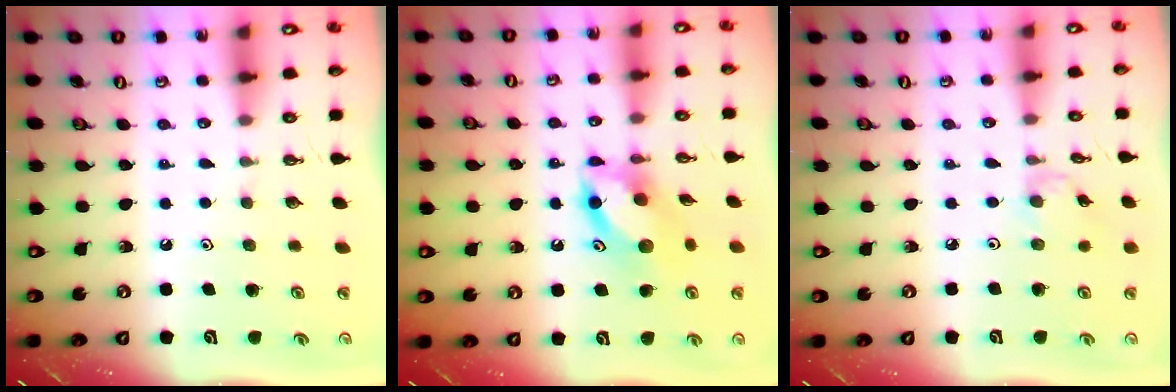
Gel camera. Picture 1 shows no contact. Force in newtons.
{"total": 11.6, "press": 11.4, "slide": 1.7}
{"total": 1.5, "press": 1.4, "slide": 0.4}